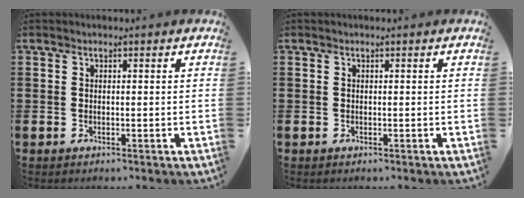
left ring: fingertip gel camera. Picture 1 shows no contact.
{"total": 0.0}